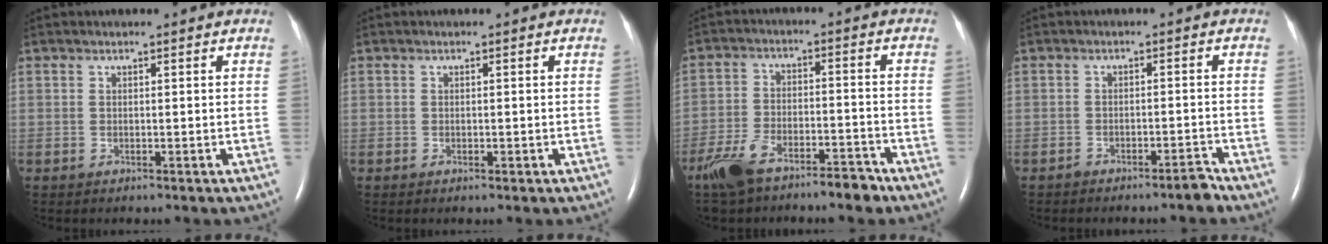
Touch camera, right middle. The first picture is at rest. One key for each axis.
{"total": 0.7, "fx": -0.3, "fy": 0.3, "fz": 0.5, "tx": -0.011, "ty": -0.001, "tz": -0.002}
{"total": 10.0, "fx": -7.8, "fy": 3.0, "fz": 5.4, "tx": -0.109, "ty": -0.002, "tz": -0.141}
{"total": 2.3, "fx": -2.2, "fy": 0.1, "fz": 0.8, "tx": -0.011, "ty": 0.002, "tz": -0.036}